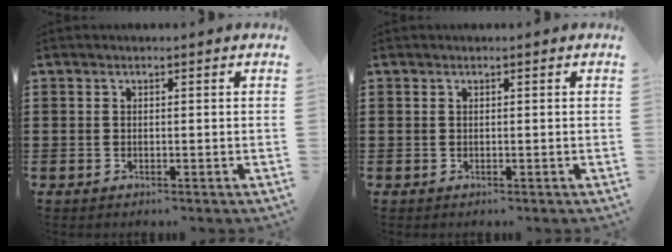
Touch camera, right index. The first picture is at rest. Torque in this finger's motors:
{"motor_torque": [0.24, -0.17, 0.06, 0.01]}